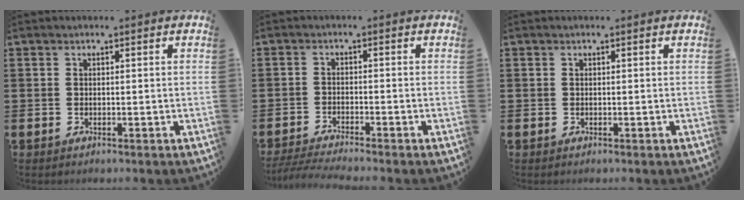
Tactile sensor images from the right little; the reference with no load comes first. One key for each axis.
{"total": 1.9, "fx": -1.7, "fy": -0.1, "fz": 0.8, "tx": -0.011, "ty": 0.002, "tz": -0.033}
{"total": 0.0}